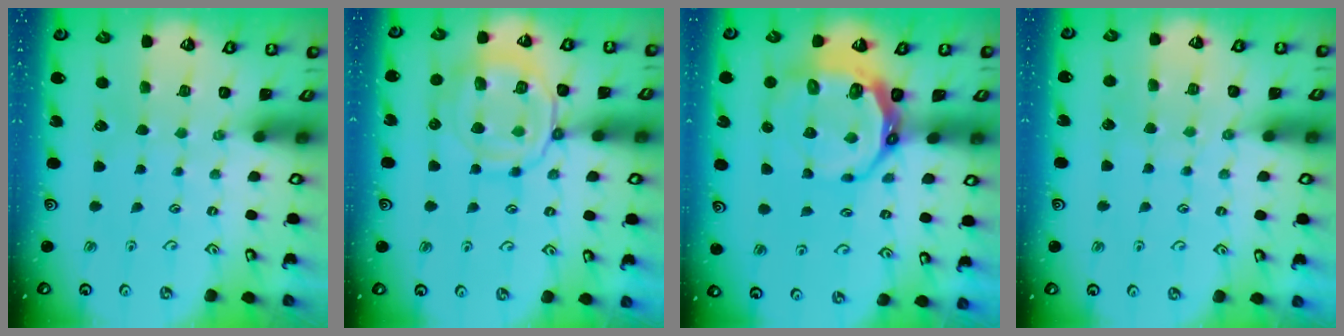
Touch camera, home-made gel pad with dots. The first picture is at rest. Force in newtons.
{"total": 14.1, "press": 14.0, "slide": 1.5}
{"total": 13.1, "press": 12.3, "slide": 4.7}
{"total": 5.7, "press": 5.7, "slide": 0.6}